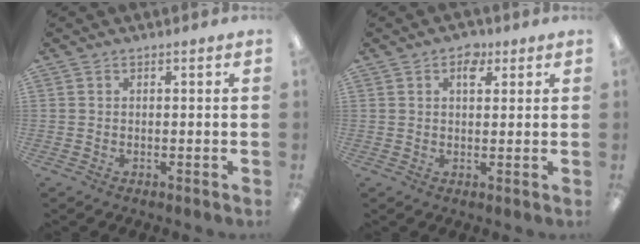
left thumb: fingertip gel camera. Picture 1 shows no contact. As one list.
[{"total": 4.1, "force": [2.0, 2.7, 2.5], "torque": [-0.014, -0.009, 0.026]}]